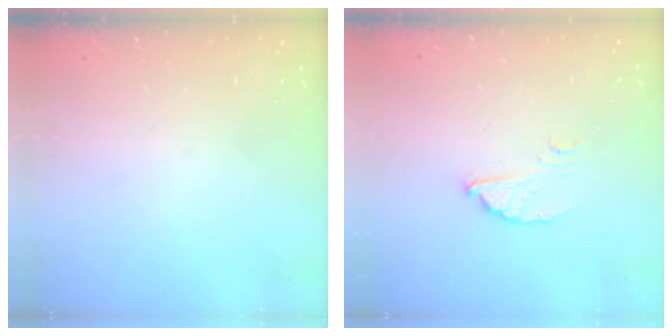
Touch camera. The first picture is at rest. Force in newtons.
{"total": 4.1, "press": 4.1, "slide": 0.1}